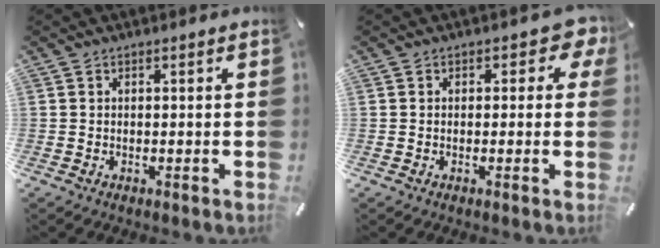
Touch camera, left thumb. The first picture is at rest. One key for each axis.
{"total": 4.6, "fx": 1.3, "fy": 2.8, "fz": 3.4, "tx": -0.038, "ty": 0.000, "tz": 0.016}